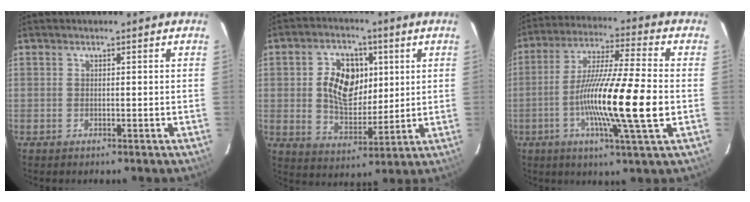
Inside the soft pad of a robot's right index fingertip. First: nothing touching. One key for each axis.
{"total": 11.5, "fx": 2.4, "fy": 7.3, "fz": 8.6, "tx": -0.155, "ty": 0.015, "tz": 0.048}
{"total": 16.8, "fx": -3.6, "fy": 0.0, "fz": 16.4, "tx": -0.297, "ty": -0.008, "tz": -0.072}